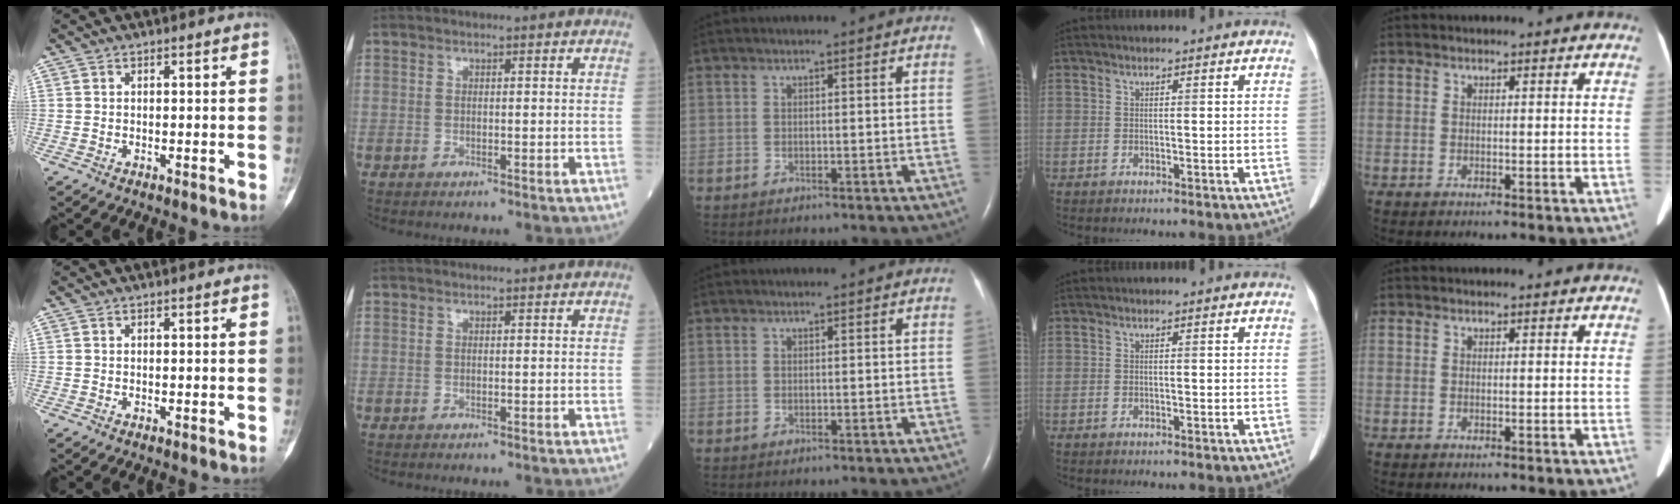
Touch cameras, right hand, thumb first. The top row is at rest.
{}